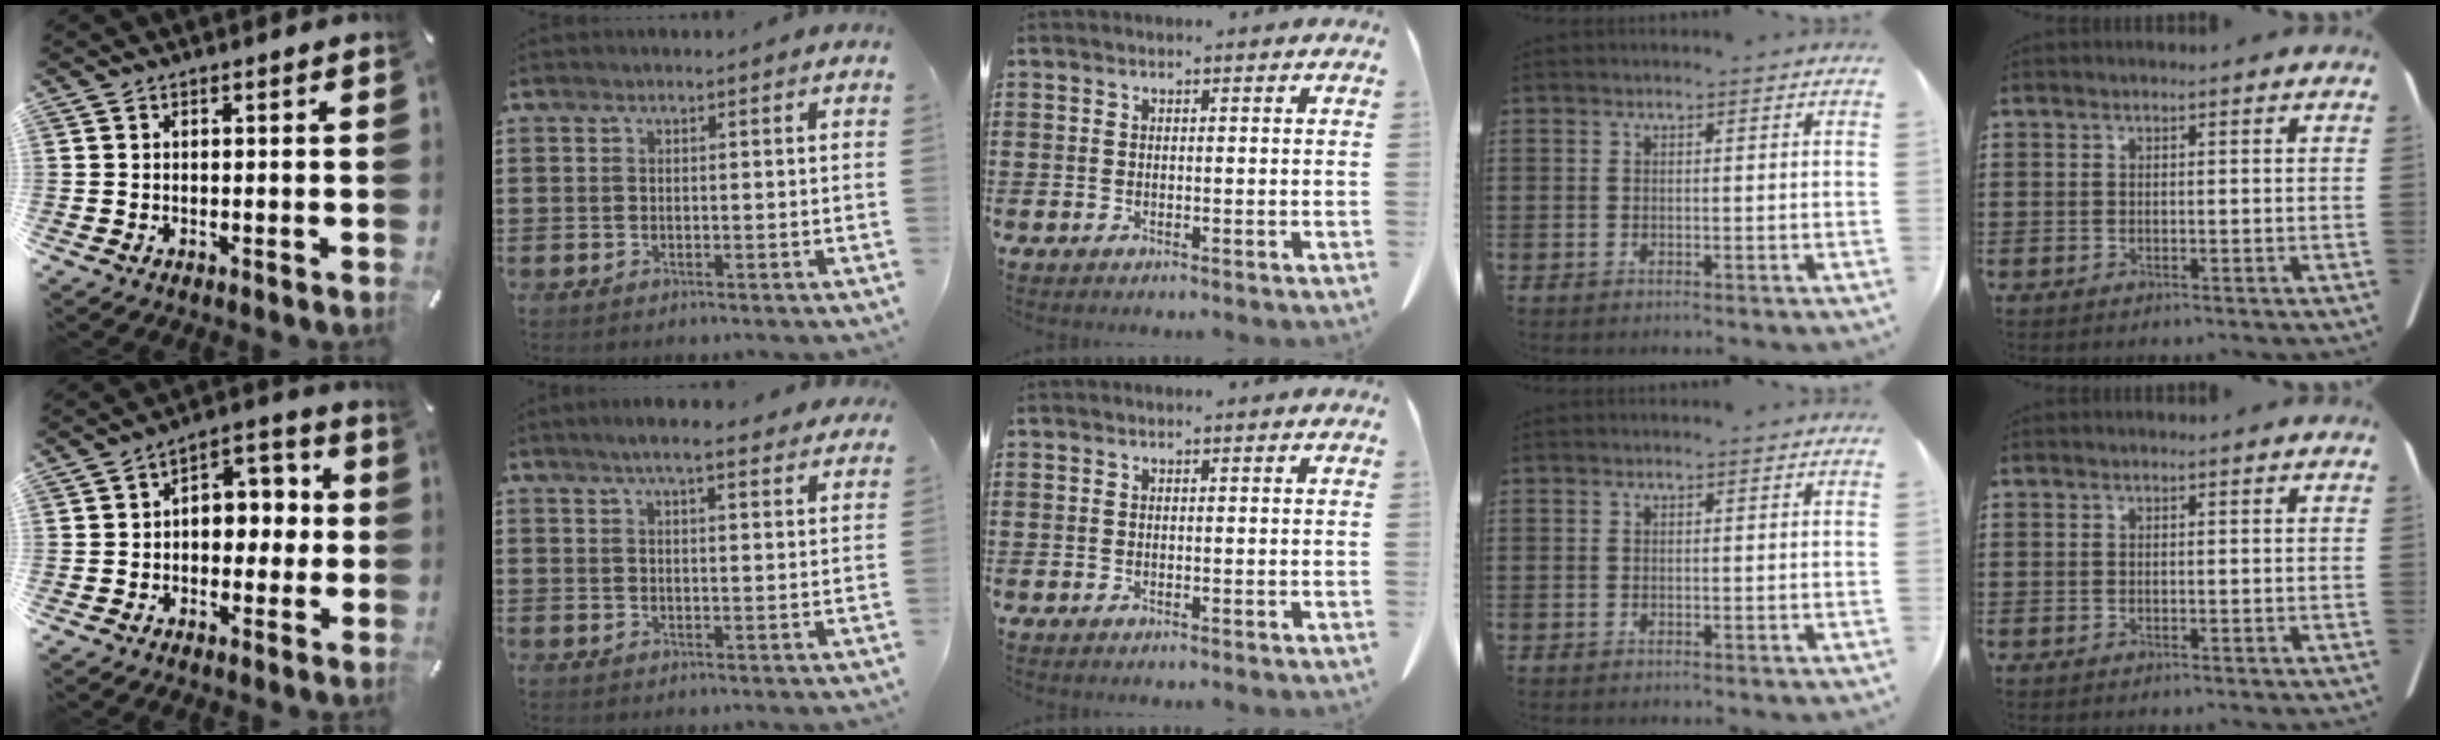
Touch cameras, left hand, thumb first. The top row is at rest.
{"thumb": {"total": 6.5, "force": [-1.0, 5.2, 3.9], "torque": [-0.040, 0.006, -0.027]}, "index": {"total": 4.8, "force": [3.9, 0.4, 2.7], "torque": [-0.061, -0.005, 0.070]}}